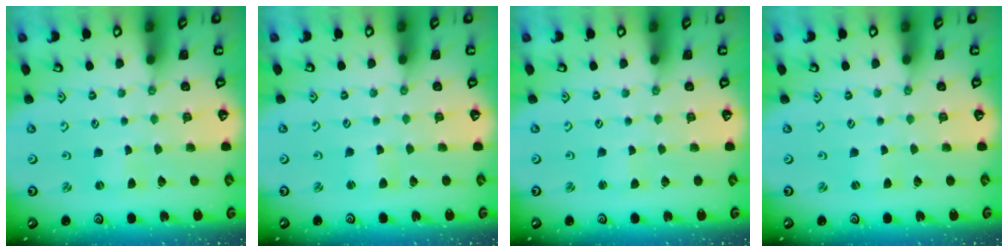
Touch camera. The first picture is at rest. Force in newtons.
{"total": 1.0, "press": 1.0, "slide": 0.3}
{"total": 0.8, "press": 0.8, "slide": 0.0}
{"total": 0.7, "press": 0.6, "slide": 0.1}